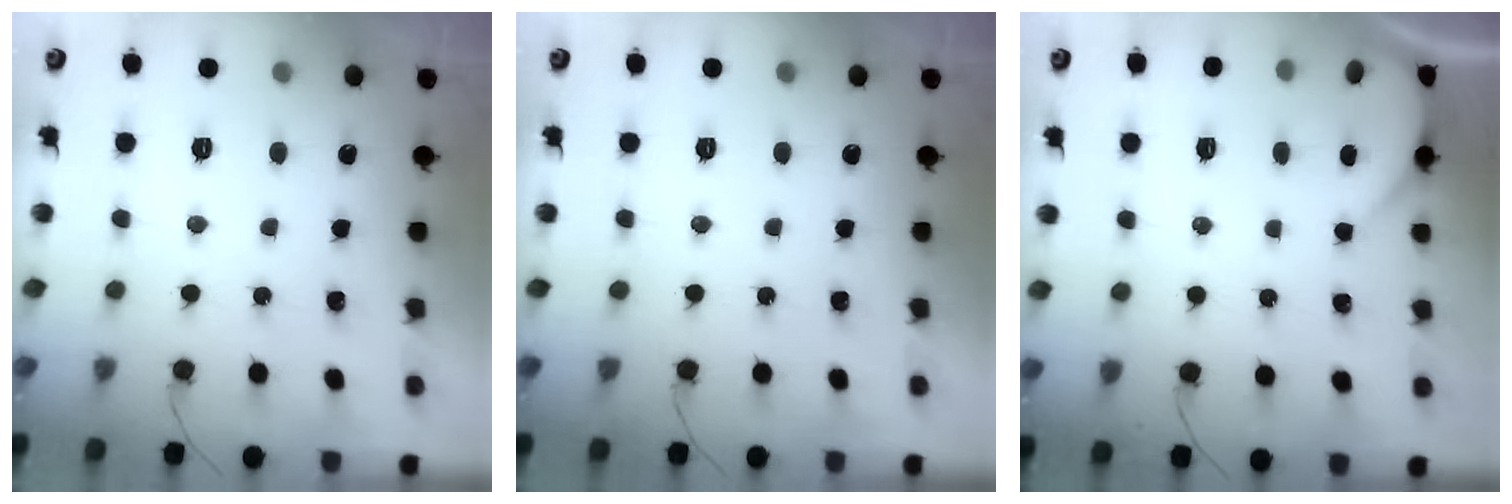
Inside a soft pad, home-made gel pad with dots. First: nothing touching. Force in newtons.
{"total": 0.0}
{"total": 2.3, "press": 2.3, "slide": 0.2}